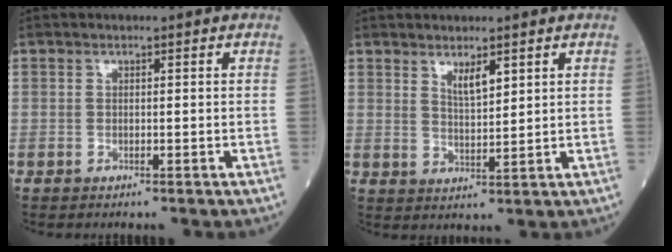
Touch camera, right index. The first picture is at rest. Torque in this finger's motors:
{"motor_torque": [-0.01, 0.05, 0.04, 0.05]}